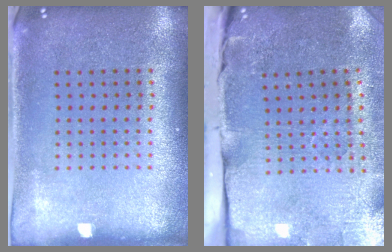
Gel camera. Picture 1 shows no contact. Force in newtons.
{"total": 4.5, "press": 3.7, "slide": 2.5}